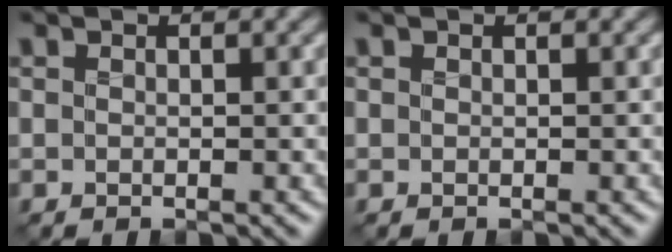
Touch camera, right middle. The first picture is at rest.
{"total": 0.0}